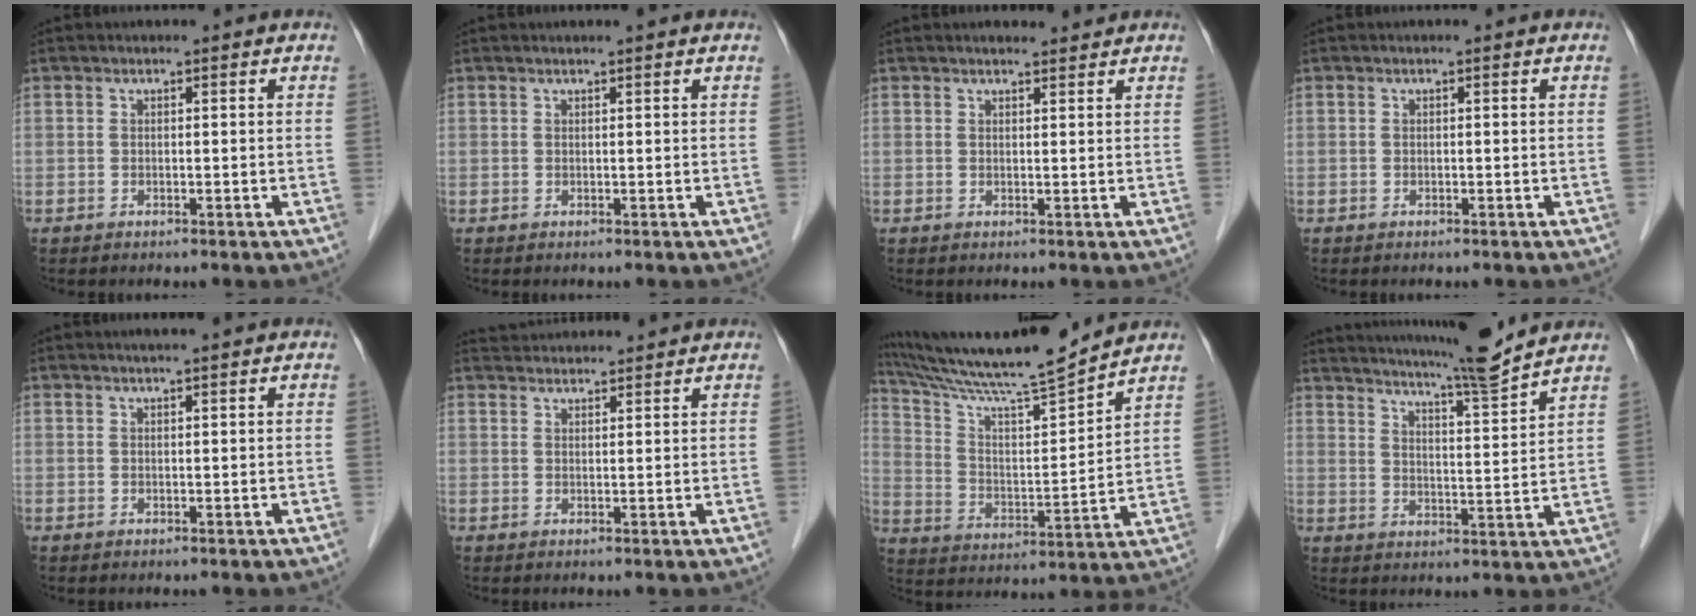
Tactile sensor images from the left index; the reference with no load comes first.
{"total": 1.3, "force": [1.1, 0.0, 0.7], "torque": [-0.008, 0.013, 0.020]}
{"total": 3.1, "force": [2.9, 0.5, 0.7], "torque": [-0.011, 0.010, 0.039]}
{"total": 0.0}
{"total": 2.8, "force": [2.4, 0.0, 1.5], "torque": [-0.019, 0.015, 0.035]}
{"total": 6.5, "force": [6.4, 0.6, 1.0], "torque": [-0.019, 0.037, 0.094]}
{"total": 16.9, "force": [15.4, -1.1, 6.7], "torque": [-0.124, -0.009, 0.257]}
{"total": 12.8, "force": [11.8, -1.2, 4.8], "torque": [-0.088, -0.018, 0.169]}